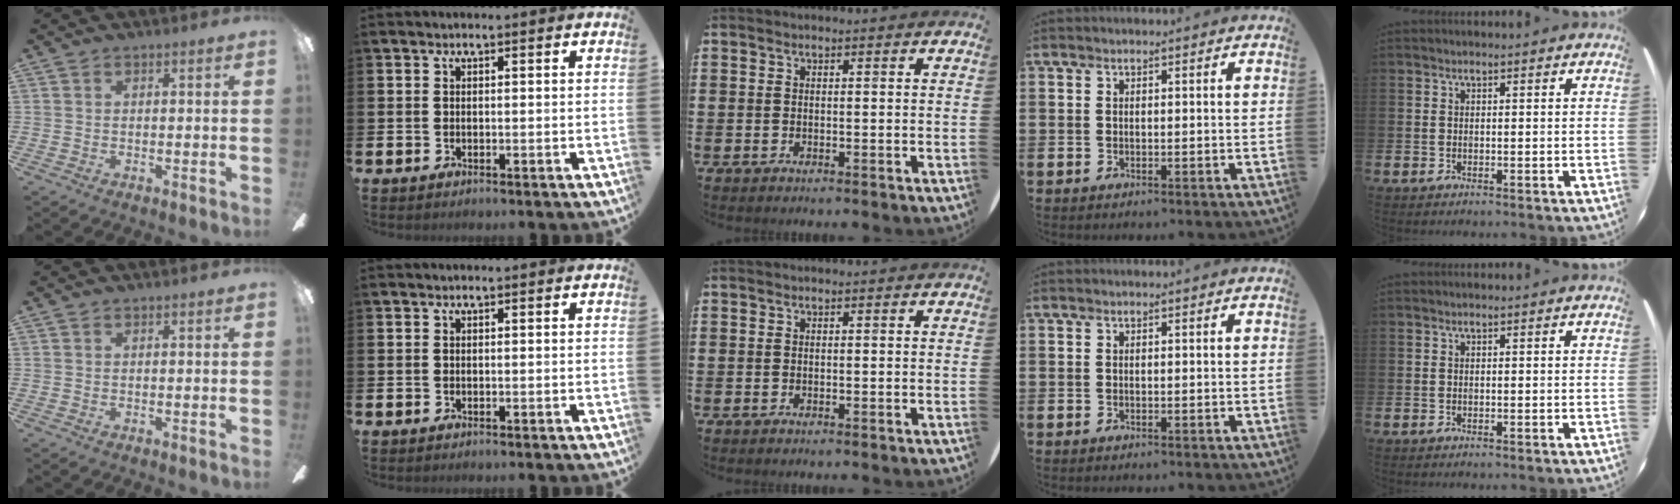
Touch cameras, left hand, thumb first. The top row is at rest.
{}